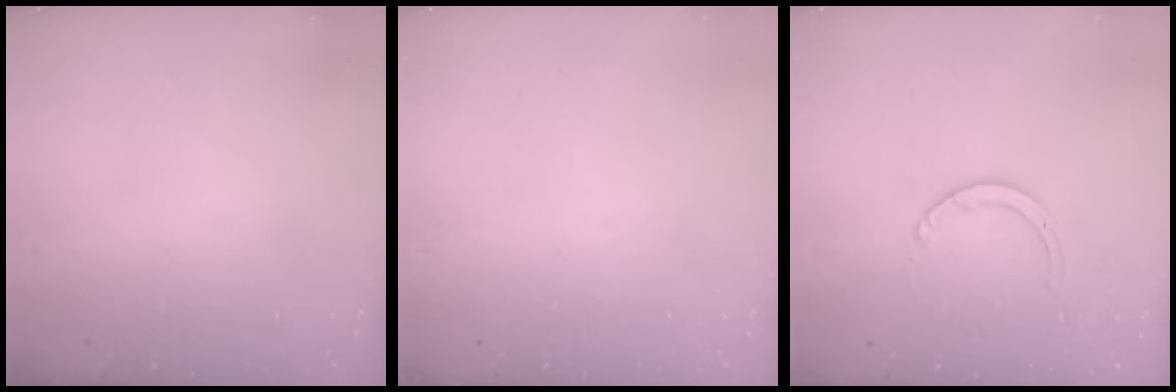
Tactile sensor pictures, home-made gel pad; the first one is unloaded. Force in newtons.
{"total": 0.0}
{"total": 3.5, "press": 3.5, "slide": 0.1}